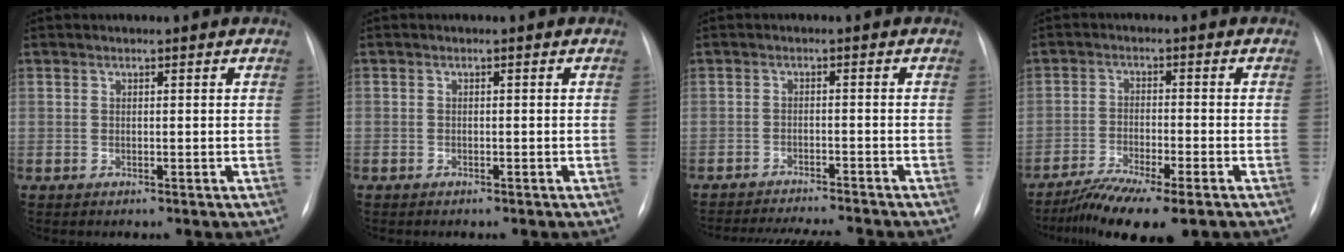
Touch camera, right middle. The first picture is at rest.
{"total": 0.6, "force": [-0.4, 0.4, 0.0], "torque": [-0.007, 0.003, -0.006]}
{"total": 11.9, "force": [-10.9, 0.9, 4.6], "torque": [-0.060, -0.013, -0.147]}
{"total": 9.7, "force": [-7.2, 1.1, 6.3], "torque": [-0.110, -0.023, -0.118]}